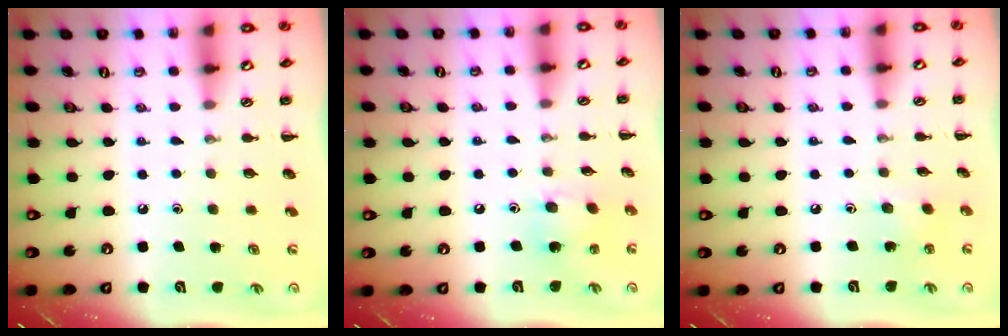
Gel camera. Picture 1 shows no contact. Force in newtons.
{"total": 5.6, "press": 5.6, "slide": 0.7}
{"total": 2.4, "press": 2.3, "slide": 0.7}